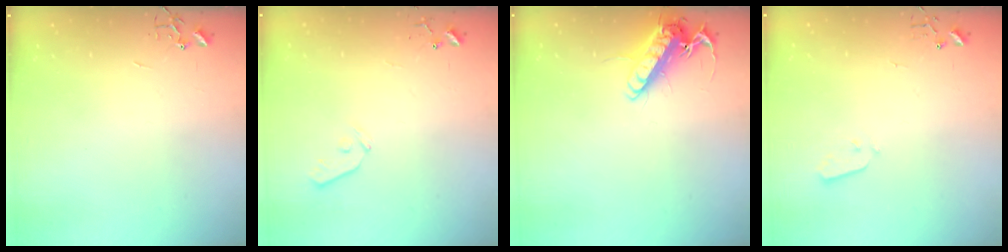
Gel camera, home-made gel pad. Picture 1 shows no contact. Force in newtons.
{"total": 5.5, "press": 5.5, "slide": 0.5}
{"total": 13.5, "press": 13.3, "slide": 2.1}
{"total": 3.0, "press": 2.9, "slide": 0.3}